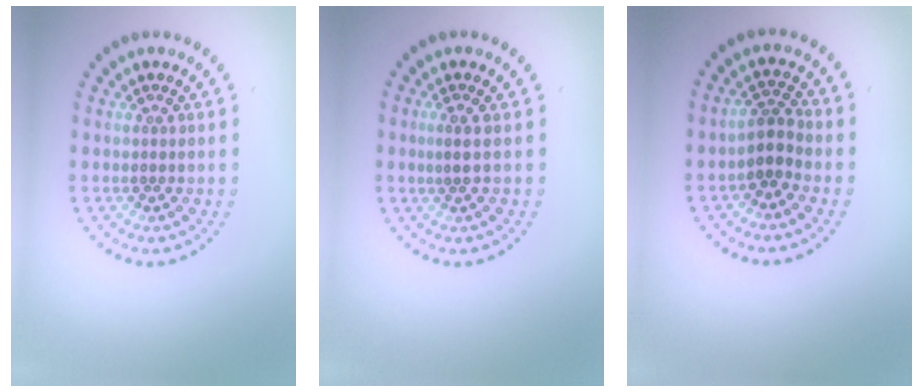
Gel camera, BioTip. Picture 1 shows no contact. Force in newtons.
{"total": 1.2, "press": 1.0, "slide": 0.7}
{"total": 2.3, "press": 1.8, "slide": 1.3}